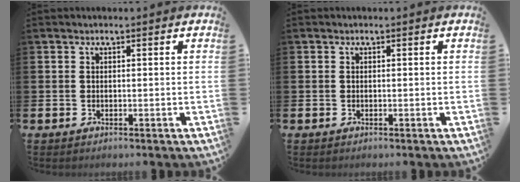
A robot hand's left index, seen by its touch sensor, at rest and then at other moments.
{"total": 0.0}